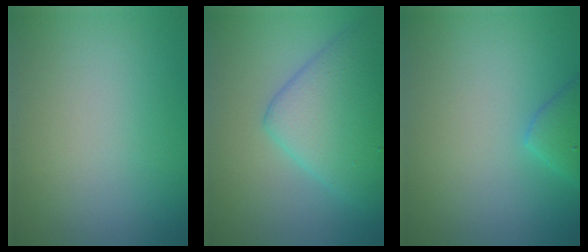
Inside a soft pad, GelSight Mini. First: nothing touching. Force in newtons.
{"total": 6.7, "press": 6.7, "slide": 0.1}
{"total": 2.3, "press": 2.3, "slide": 0.2}